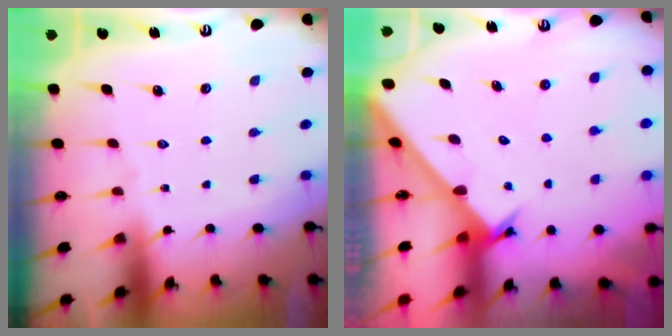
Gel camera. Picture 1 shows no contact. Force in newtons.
{"total": 2.6, "press": 2.5, "slide": 0.3}